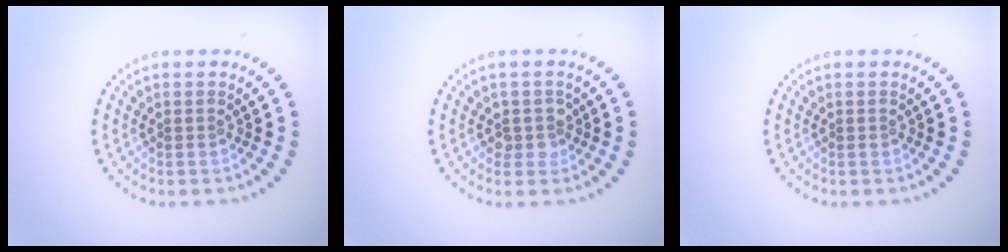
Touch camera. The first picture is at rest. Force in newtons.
{"total": 1.8, "press": 1.5, "slide": 0.9}
{"total": 0.0}